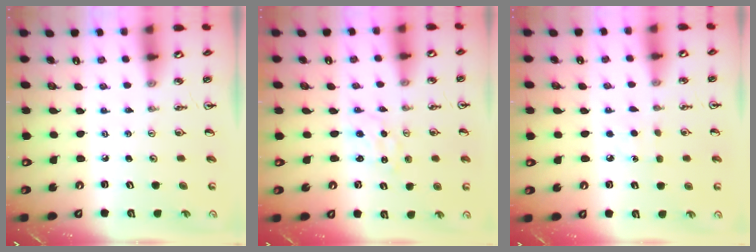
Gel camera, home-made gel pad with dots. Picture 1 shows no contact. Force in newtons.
{"total": 0.0}
{"total": 4.5, "press": 4.5, "slide": 0.5}